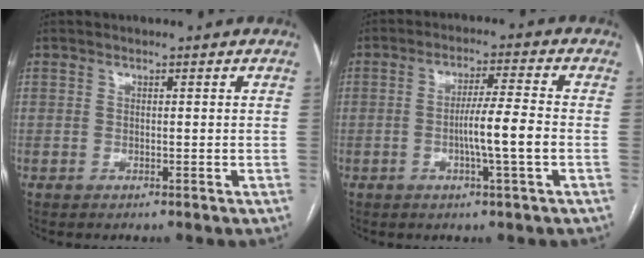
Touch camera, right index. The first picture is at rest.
{"total": 6.7, "force": [-1.6, -0.6, 6.5], "torque": [-0.112, 0.000, -0.030]}